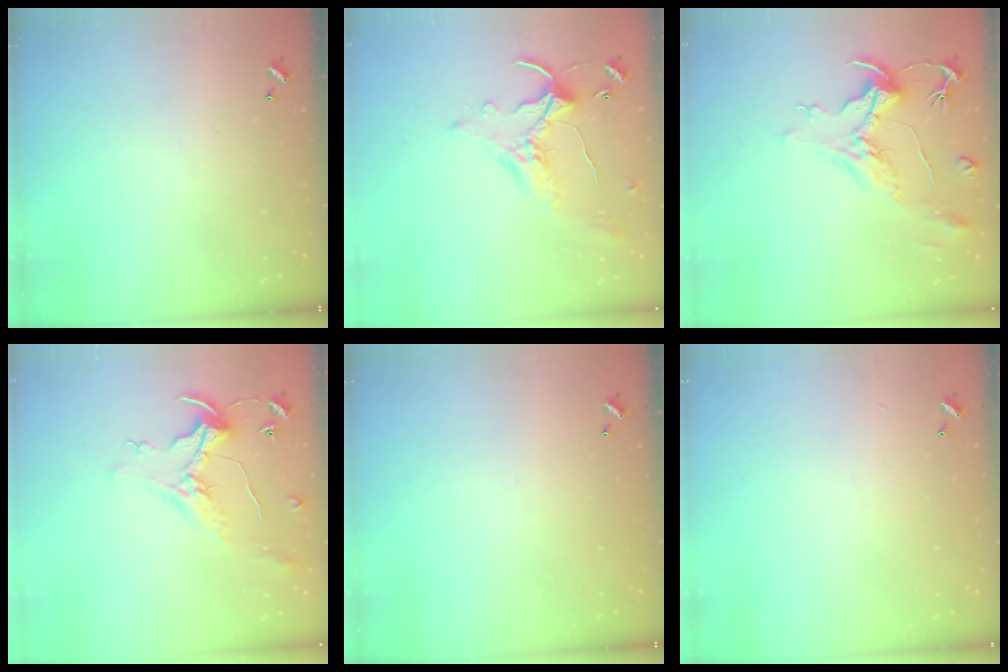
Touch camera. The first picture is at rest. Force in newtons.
{"total": 1.1, "press": 0.3, "slide": 1.0}
{"total": 2.1, "press": 1.7, "slide": 1.3}
{"total": 0.8, "press": 0.0, "slide": 0.8}
{"total": 0.0}
{"total": 2.6, "press": 2.6, "slide": 0.3}